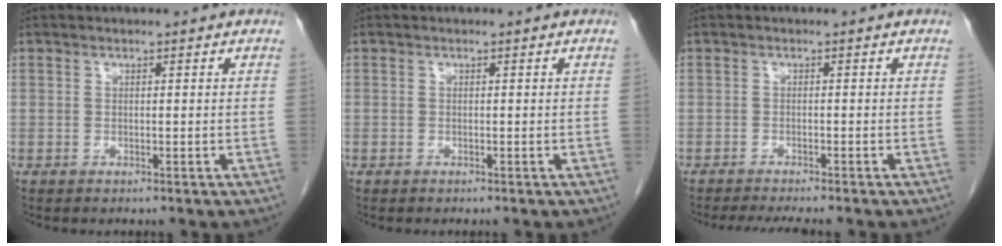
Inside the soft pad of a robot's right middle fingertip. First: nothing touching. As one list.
[{"total": 0.0}, {"total": 5.2, "force": [-4.6, 0.2, 2.5], "torque": [-0.030, -0.012, -0.070]}]